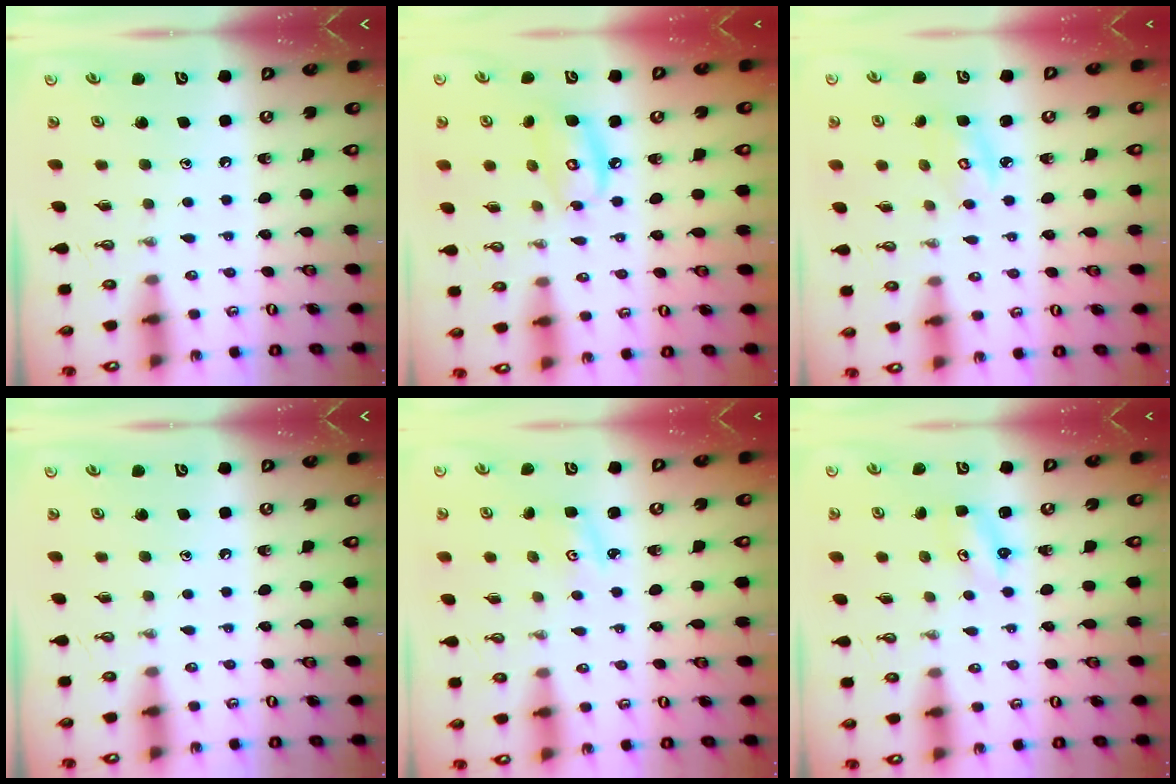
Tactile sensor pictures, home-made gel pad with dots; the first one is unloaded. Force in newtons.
{"total": 9.4, "press": 9.4, "slide": 0.8}
{"total": 3.8, "press": 3.8, "slide": 0.3}
{"total": 0.0}
{"total": 2.5, "press": 2.5, "slide": 0.3}
{"total": 2.8, "press": 2.8, "slide": 0.3}